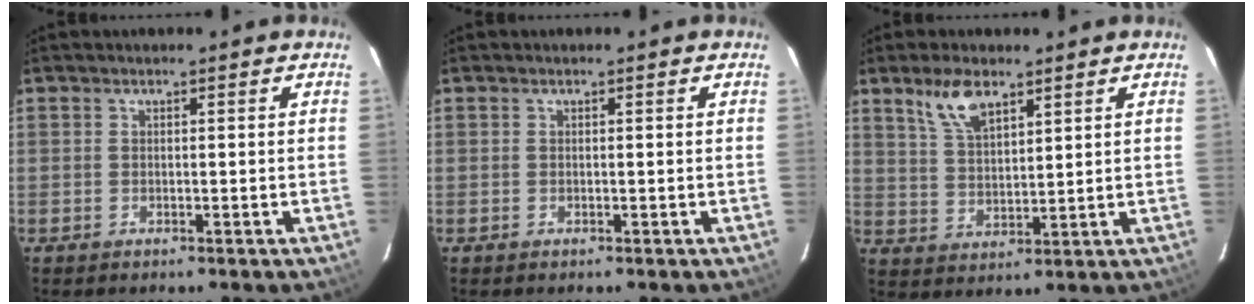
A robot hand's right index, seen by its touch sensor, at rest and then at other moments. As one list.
[{"total": 0.0}, {"total": 7.5, "force": [4.9, 3.1, 4.7], "torque": [-0.088, 0.009, 0.102]}]